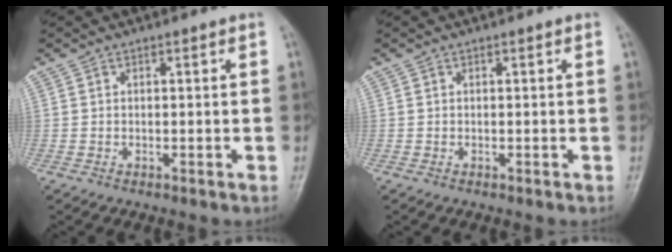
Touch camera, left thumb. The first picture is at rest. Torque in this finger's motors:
{"motor_torque": [0.00, 0.00, -0.02, 0.00, 0.00]}